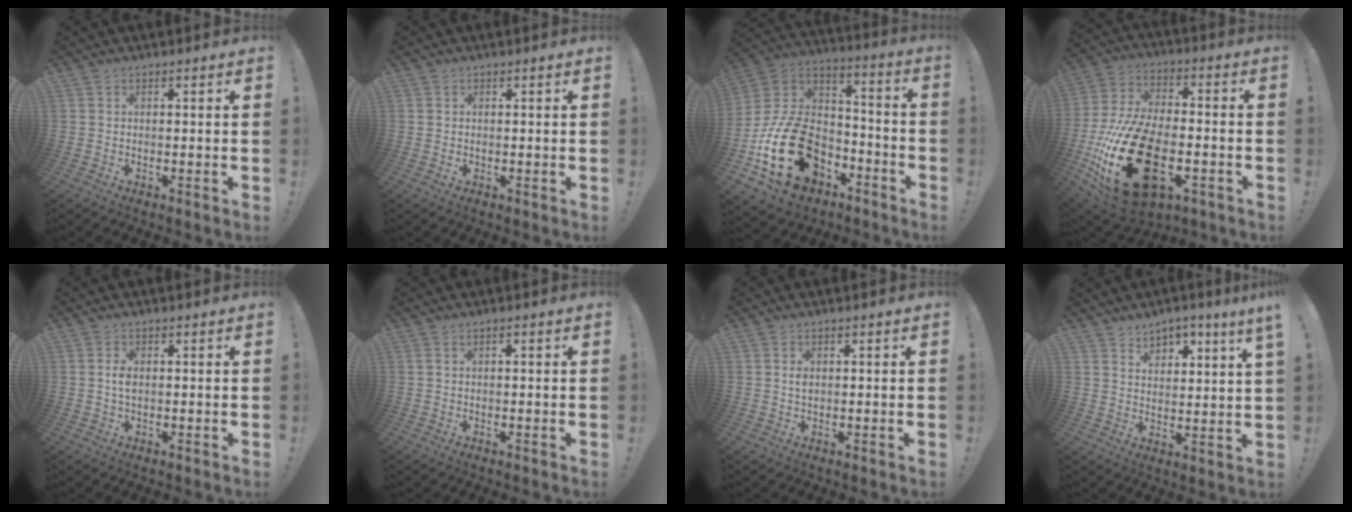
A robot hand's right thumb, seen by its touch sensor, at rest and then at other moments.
{"total": 0.0}
{"total": 25.3, "force": [-9.8, 16.8, 16.2], "torque": [-0.294, 0.060, -0.149]}
{"total": 28.9, "force": [-8.8, 16.5, 22.1], "torque": [-0.426, 0.053, -0.127]}
{"total": 2.3, "force": [0.1, 1.3, 1.9], "torque": [-0.038, 0.004, 0.001]}
{"total": 1.1, "force": [0.0, -0.1, 1.1], "torque": [-0.025, 0.001, 0.000]}
{"total": 1.5, "force": [0.3, 1.0, 1.1], "torque": [-0.023, 0.002, 0.005]}
{"total": 5.2, "force": [4.6, 0.7, 2.4], "torque": [-0.044, -0.024, 0.080]}